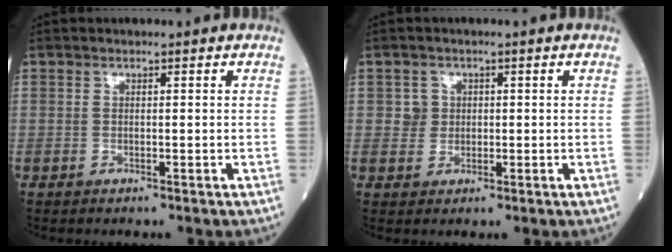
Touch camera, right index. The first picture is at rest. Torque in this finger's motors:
{"motor_torque": [0.06, 0.00, -0.02, -0.01]}